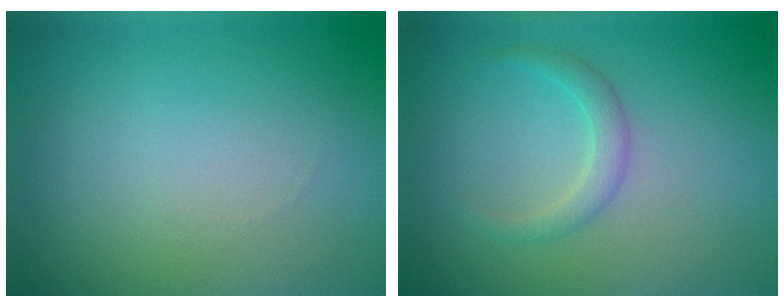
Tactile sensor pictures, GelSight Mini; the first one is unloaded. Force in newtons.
{"total": 1.7, "press": 1.7, "slide": 0.1}